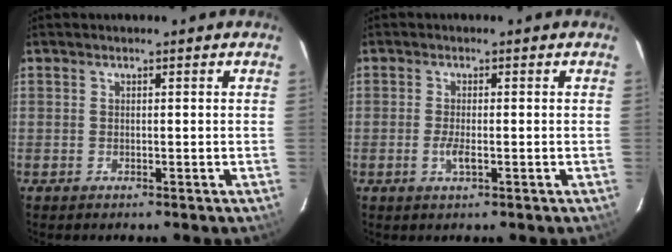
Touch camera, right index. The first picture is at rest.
{"total": 2.2, "force": [-0.7, 0.5, 2.0], "torque": [-0.041, -0.004, -0.013]}